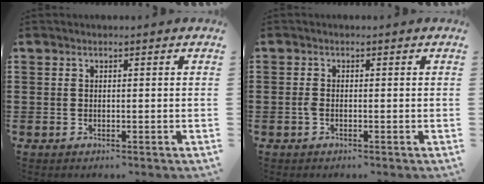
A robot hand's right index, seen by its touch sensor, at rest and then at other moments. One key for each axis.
{"total": 1.1, "fx": -0.4, "fy": 0.4, "fz": 0.9, "tx": -0.026, "ty": -0.006, "tz": -0.009}